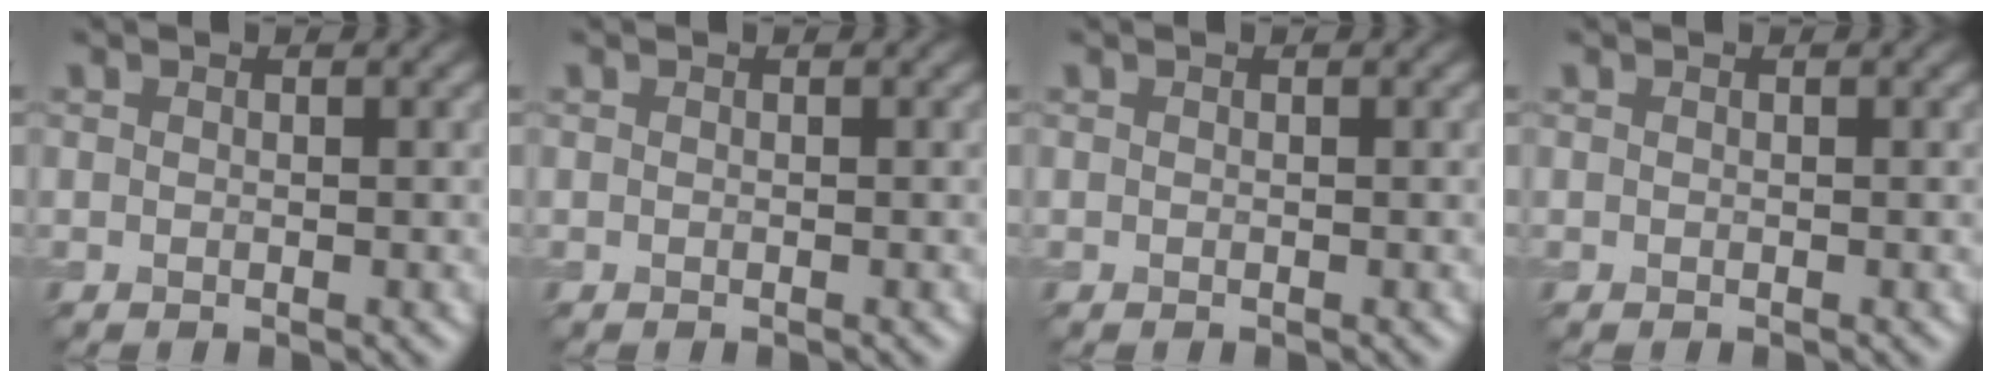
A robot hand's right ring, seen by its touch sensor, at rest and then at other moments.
{"total": 0.0}
{"total": 0.0}
{"total": 0.0}